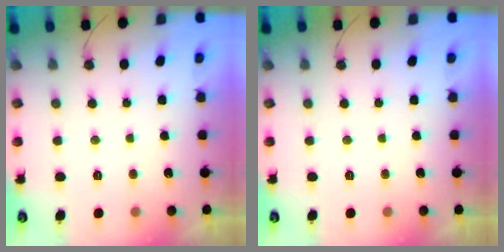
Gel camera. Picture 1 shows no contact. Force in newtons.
{"total": 0.0}